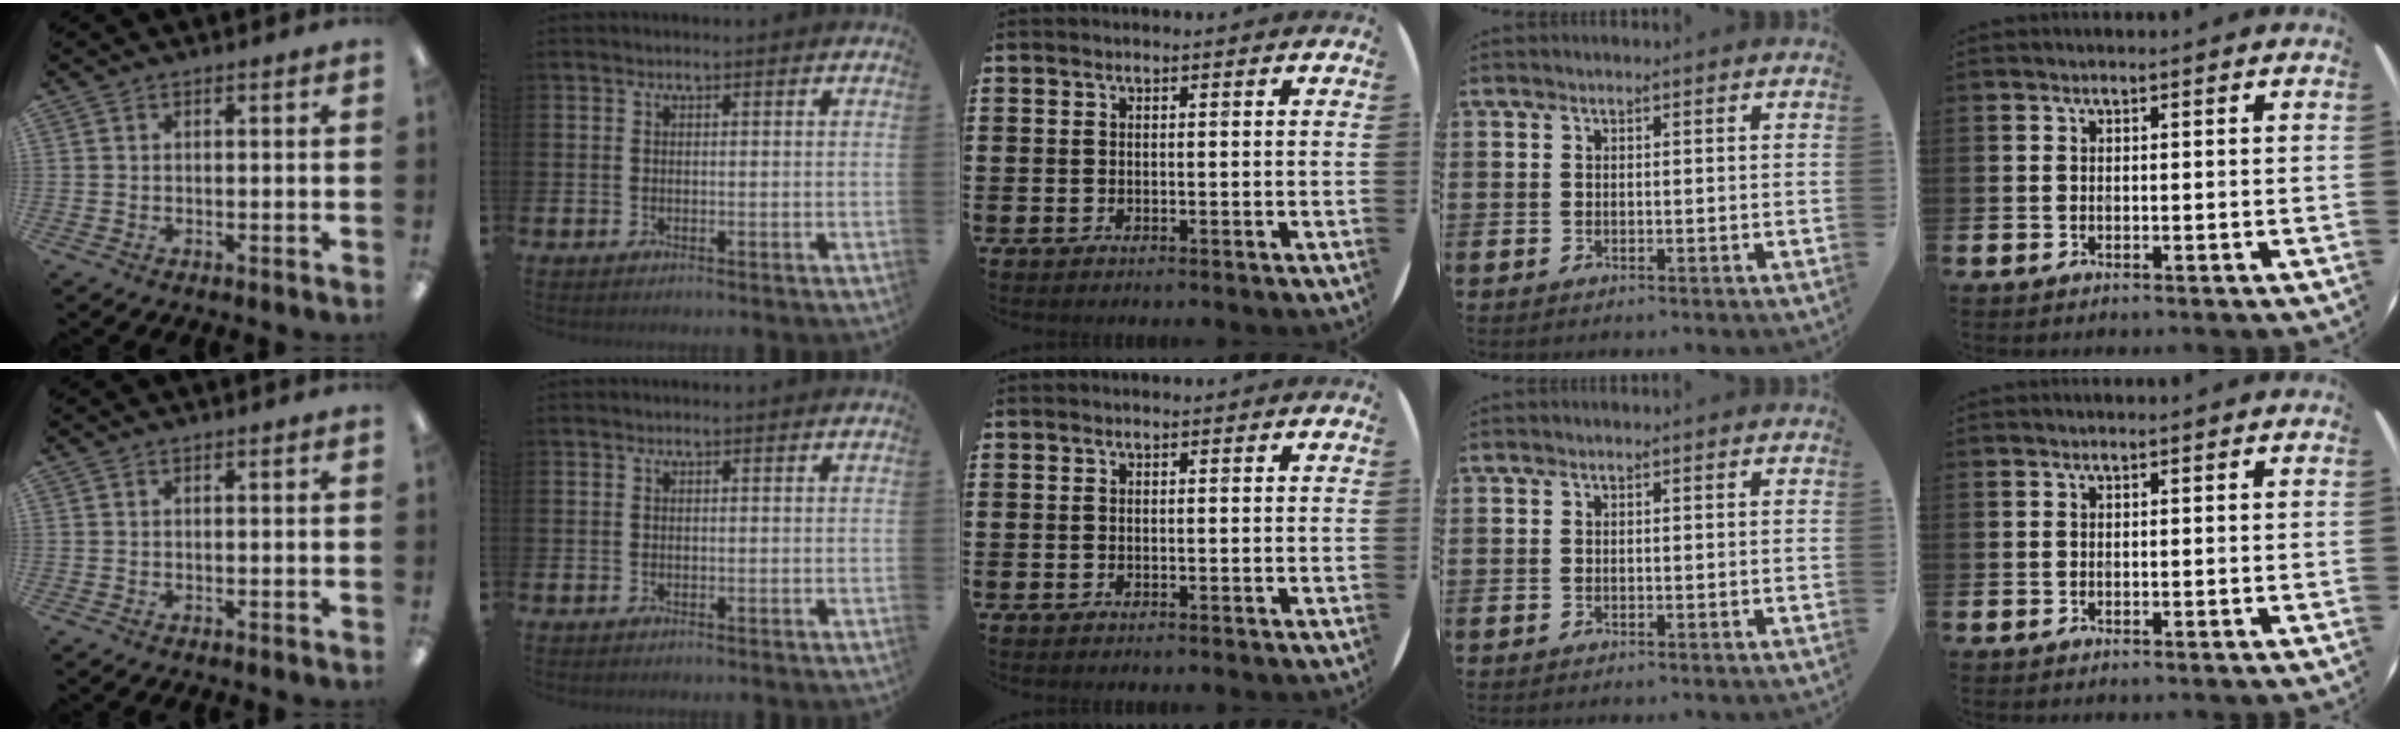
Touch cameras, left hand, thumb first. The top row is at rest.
{}